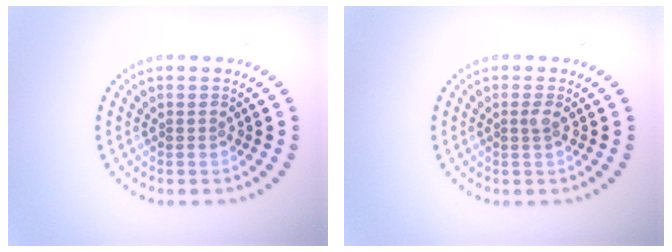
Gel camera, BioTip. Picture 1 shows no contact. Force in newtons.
{"total": 0.7, "press": 0.6, "slide": 0.5}